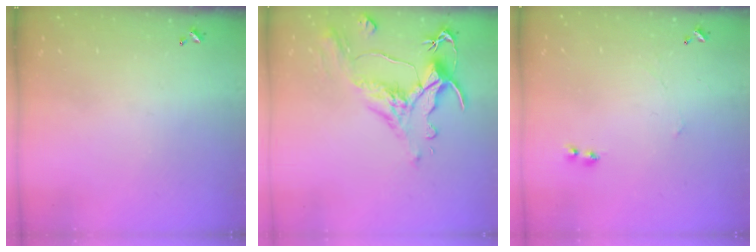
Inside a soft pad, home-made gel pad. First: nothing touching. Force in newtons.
{"total": 1.6, "press": 0.4, "slide": 1.5}
{"total": 2.3, "press": 2.3, "slide": 0.3}